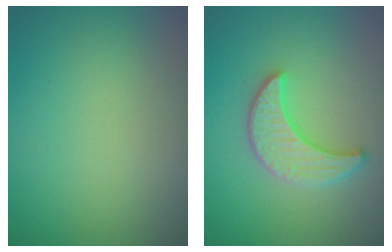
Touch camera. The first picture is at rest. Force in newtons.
{"total": 4.0, "press": 4.0, "slide": 0.7}